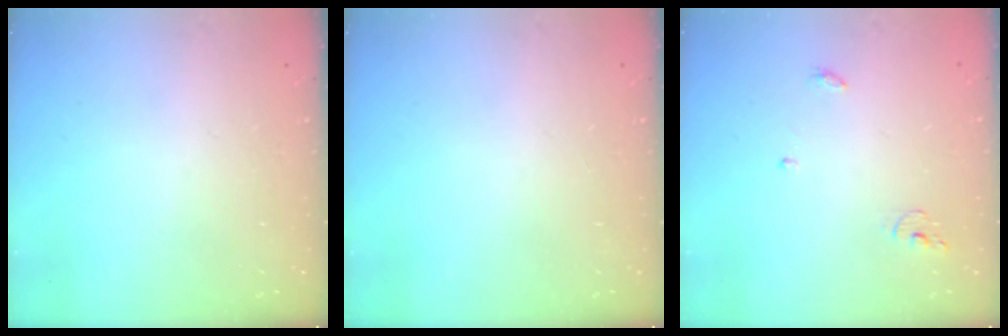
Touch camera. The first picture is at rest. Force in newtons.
{"total": 0.0}
{"total": 3.9, "press": 3.9, "slide": 0.2}